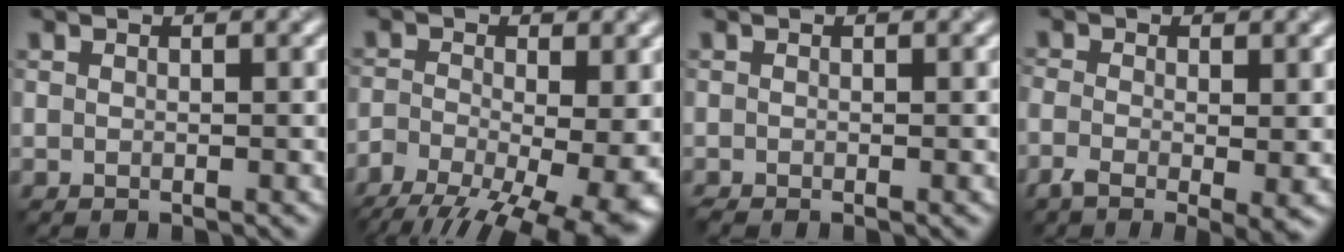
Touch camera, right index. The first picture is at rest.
{"total": 15.8, "force": [-9.1, 7.8, 10.3], "torque": [-0.173, -0.033, -0.094]}
{"total": 0.7, "force": [-0.6, 0.1, 0.4], "torque": [-0.008, -0.005, -0.014]}
{"total": 4.4, "force": [-1.6, 1.7, 3.8], "torque": [-0.077, -0.008, -0.033]}